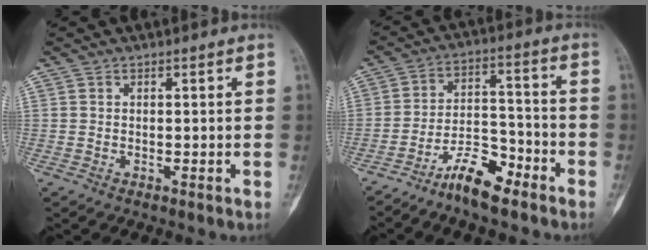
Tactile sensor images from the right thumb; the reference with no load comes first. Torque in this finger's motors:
{"motor_torque": [-0.14, -0.25, -0.32, -0.34, 0.08]}